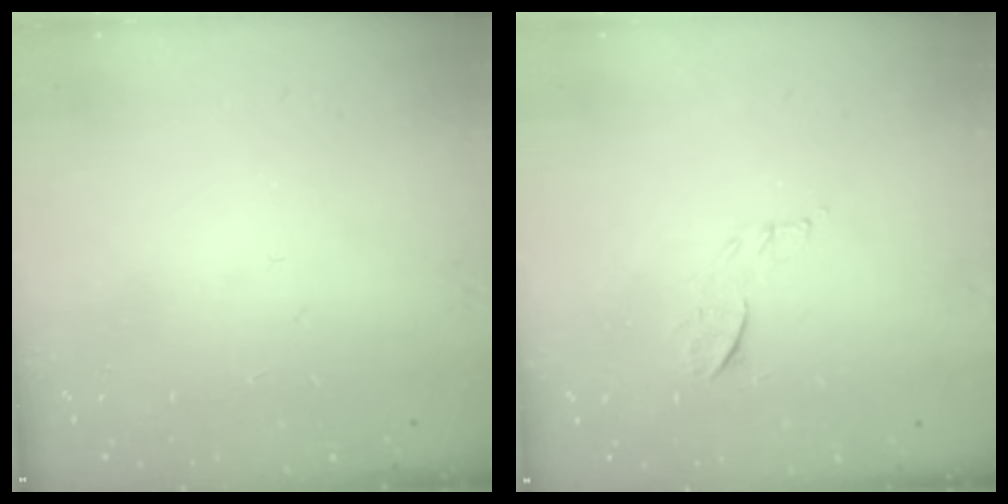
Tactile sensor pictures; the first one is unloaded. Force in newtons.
{"total": 7.8, "press": 7.7, "slide": 0.7}